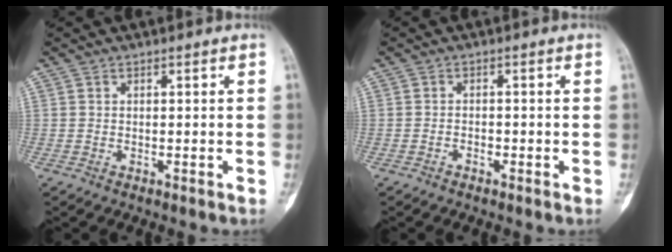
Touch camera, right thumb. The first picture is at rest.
{"total": 1.0, "force": [-0.6, 0.6, 0.5], "torque": [-0.002, 0.005, -0.013]}